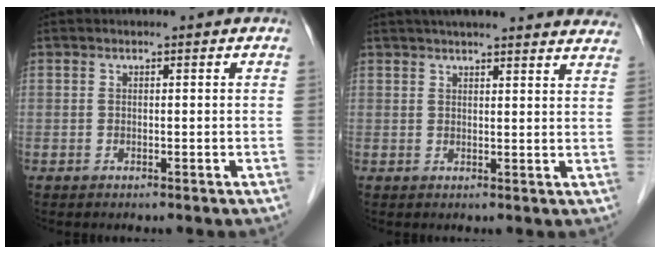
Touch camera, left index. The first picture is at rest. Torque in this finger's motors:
{"motor_torque": [-0.26, -0.81, 0.63, 0.11]}